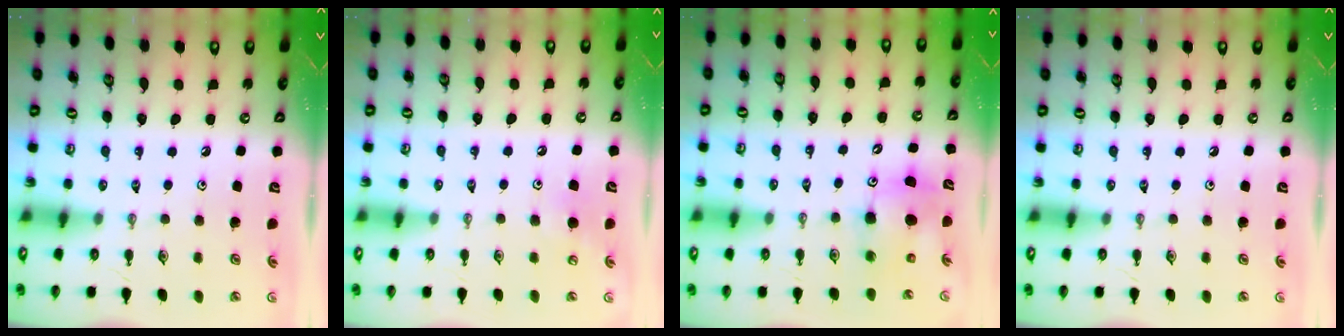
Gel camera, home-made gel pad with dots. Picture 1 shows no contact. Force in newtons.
{"total": 5.4, "press": 5.3, "slide": 0.9}
{"total": 8.1, "press": 8.0, "slide": 1.6}
{"total": 0.0}